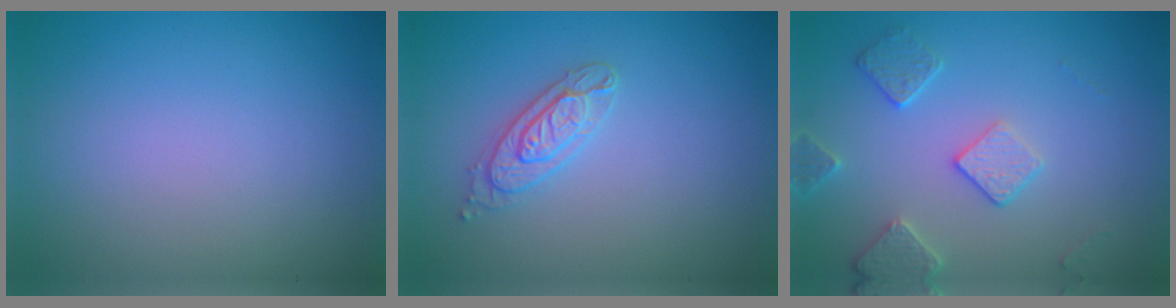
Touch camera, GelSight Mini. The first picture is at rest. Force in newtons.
{"total": 2.5, "press": 2.4, "slide": 0.2}
{"total": 2.8, "press": 2.7, "slide": 0.6}